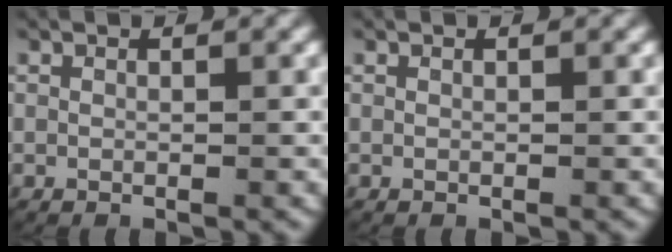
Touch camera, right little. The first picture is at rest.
{"total": 0.0}